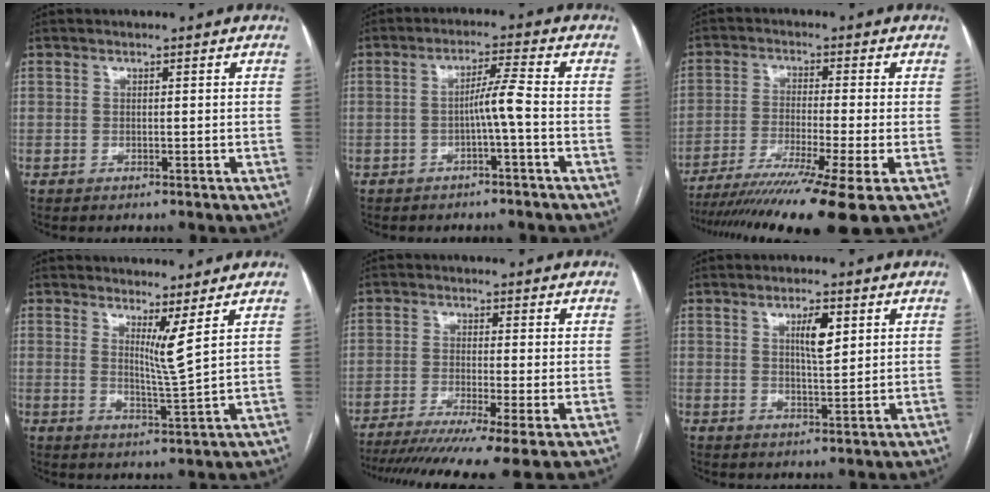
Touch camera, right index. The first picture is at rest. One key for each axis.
{"total": 4.0, "fx": -1.2, "fy": -0.8, "fz": 3.7, "tx": -0.067, "ty": 0.009, "tz": -0.018}
{"total": 15.6, "fx": -11.4, "fy": -1.8, "fz": 10.5, "tx": -0.160, "ty": -0.042, "tz": -0.184}
{"total": 3.7, "fx": 2.1, "fy": -1.2, "fz": 2.8, "tx": -0.056, "ty": -0.023, "tz": 0.043}
{"total": 13.2, "fx": -9.7, "fy": -0.5, "fz": 8.9, "tx": -0.135, "ty": -0.028, "tz": -0.153}
{"total": 4.4, "fx": 1.8, "fy": 0.9, "fz": 3.9, "tx": -0.068, "ty": 0.001, "tz": 0.032}